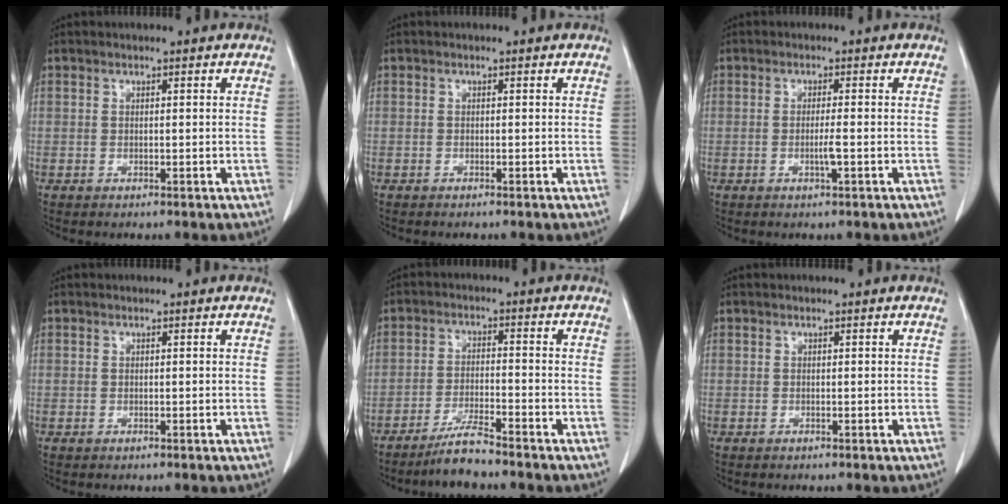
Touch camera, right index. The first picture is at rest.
{"total": 0.0}
{"total": 2.1, "force": [-0.6, -0.2, 2.0], "torque": [-0.040, -0.003, -0.011]}
{"total": 0.0}
{"total": 5.0, "force": [-4.4, -0.4, 2.4], "torque": [-0.049, -0.019, -0.084]}
{"total": 0.0}